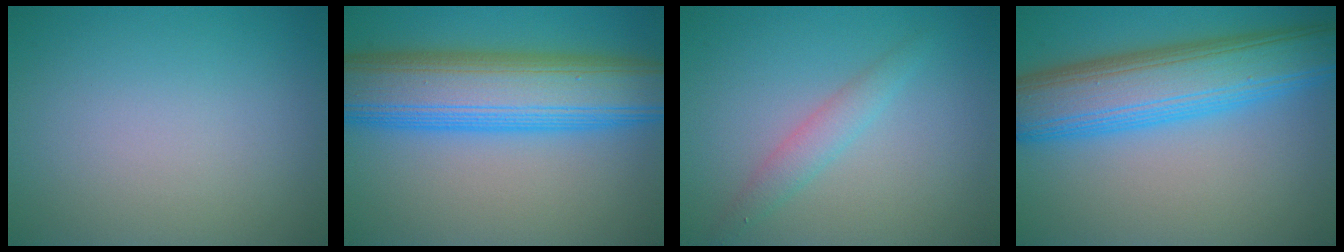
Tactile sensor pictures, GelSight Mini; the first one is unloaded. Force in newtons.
{"total": 11.7, "press": 11.7, "slide": 0.0}
{"total": 1.9, "press": 1.9, "slide": 0.1}
{"total": 9.6, "press": 9.6, "slide": 0.1}